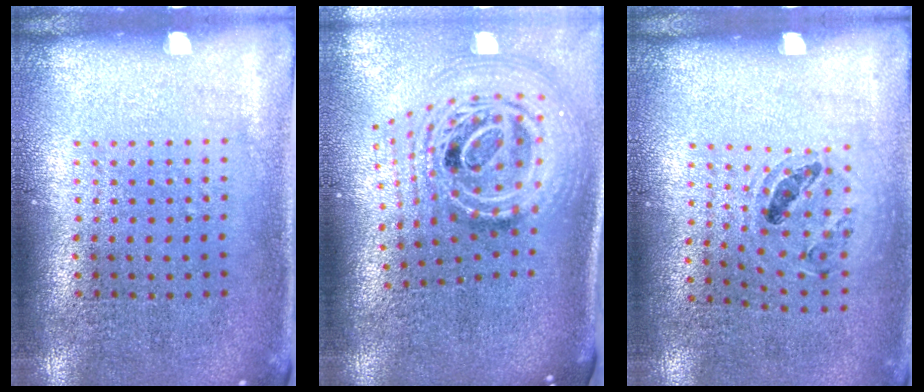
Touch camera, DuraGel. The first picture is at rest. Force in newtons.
{"total": 2.9, "press": 1.9, "slide": 2.1}
{"total": 0.9, "press": 0.9, "slide": 0.1}